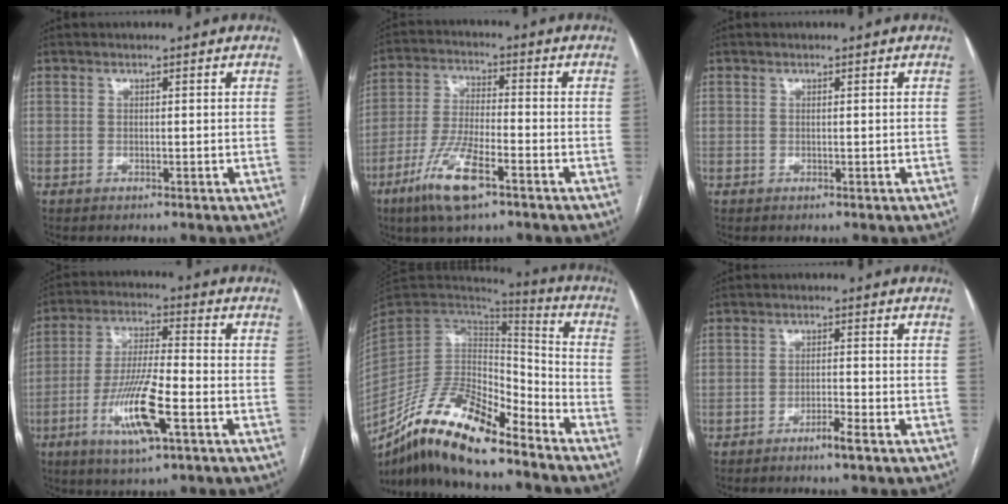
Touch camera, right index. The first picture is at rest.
{"total": 10.5, "force": [-6.0, 2.0, 8.4], "torque": [-0.175, -0.016, -0.111]}
{"total": 0.0}
{"total": 12.2, "force": [-4.7, 1.8, 11.1], "torque": [-0.219, -0.011, -0.084]}
{"total": 19.5, "force": [-14.8, 5.1, 11.7], "torque": [-0.225, -0.003, -0.272]}
{"total": 2.8, "force": [-1.9, -0.1, 2.1], "torque": [-0.036, -0.002, -0.034]}